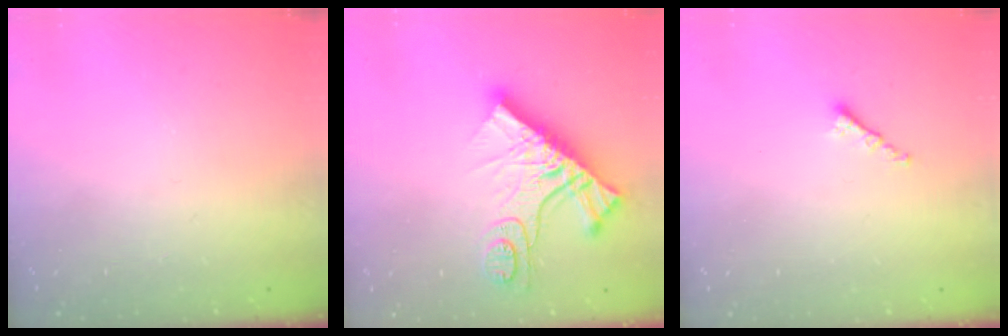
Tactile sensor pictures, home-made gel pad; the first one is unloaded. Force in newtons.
{"total": 16.3, "press": 16.3, "slide": 1.4}
{"total": 1.3, "press": 1.2, "slide": 0.5}